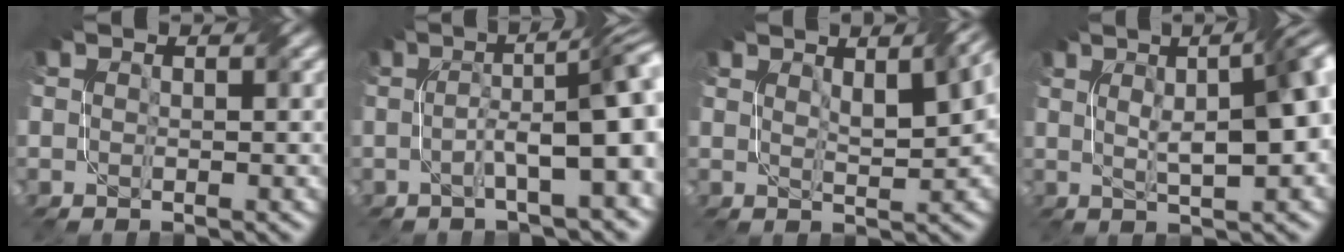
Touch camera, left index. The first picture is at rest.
{"total": 7.7, "force": [-0.5, 1.6, 7.6], "torque": [-0.108, 0.023, -0.014]}
{"total": 5.3, "force": [2.3, 1.4, 4.6], "torque": [-0.057, 0.010, 0.036]}
{"total": 9.8, "force": [1.6, 3.1, 9.1], "torque": [-0.095, 0.024, 0.013]}